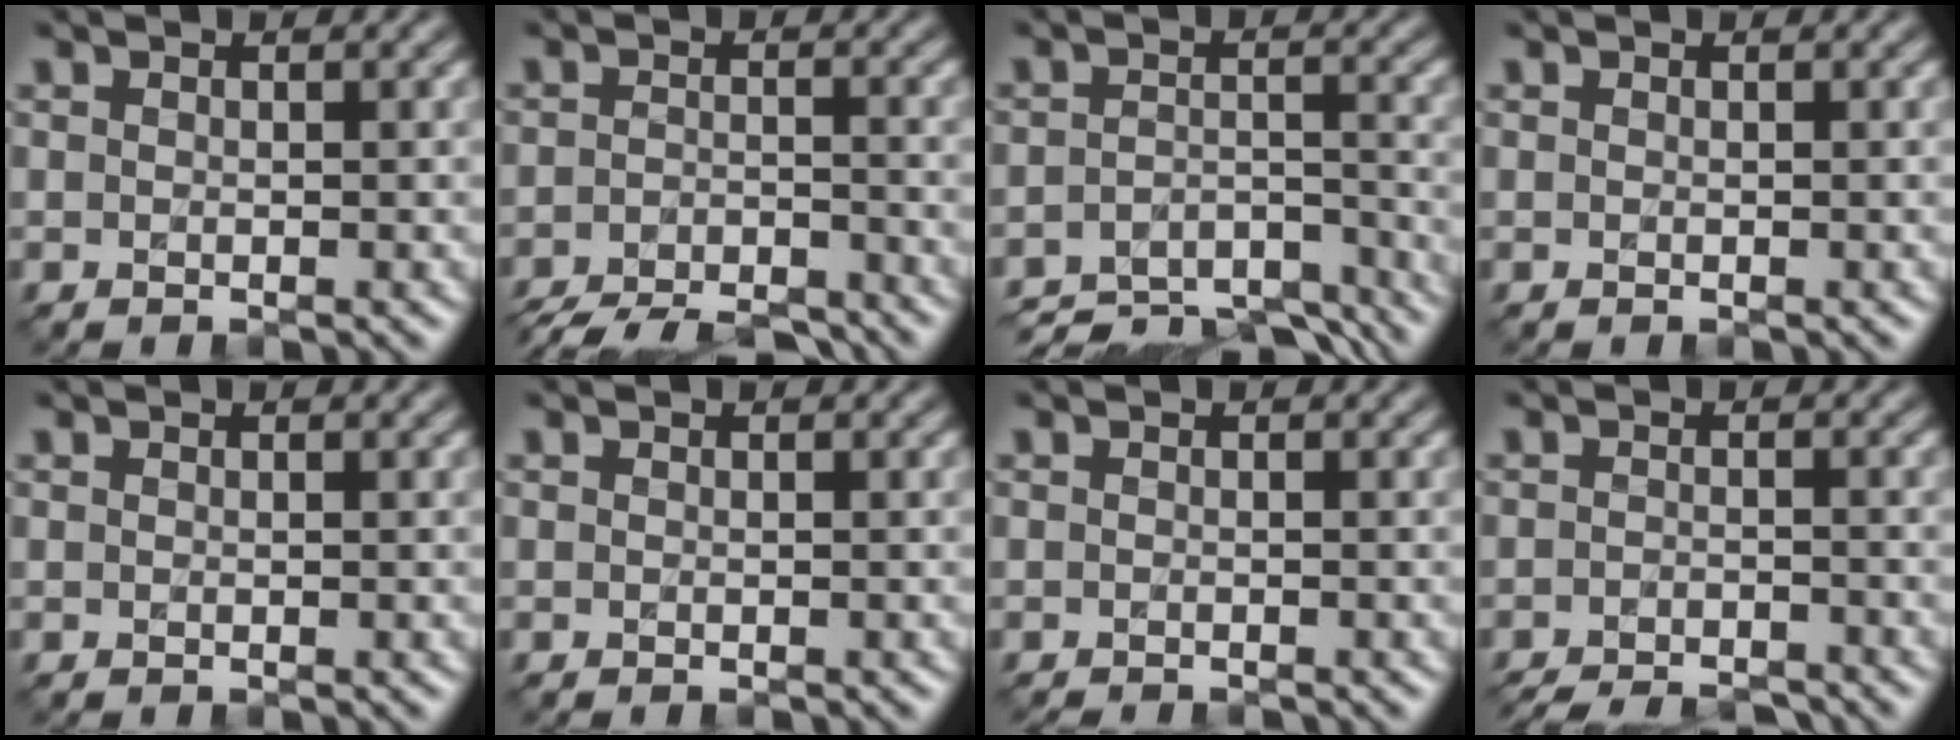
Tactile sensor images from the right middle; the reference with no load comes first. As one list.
[{"total": 8.3, "force": [-7.6, 1.8, 2.9], "torque": [-0.046, -0.023, -0.120]}, {"total": 9.9, "force": [-9.0, 2.6, 3.4], "torque": [-0.049, -0.013, -0.130]}, {"total": 0.0}, {"total": 0.0}, {"total": 0.0}, {"total": 0.8, "force": [-0.8, -0.1, 0.1], "torque": [-0.003, -0.008, -0.017]}, {"total": 5.5, "force": [-5.0, 0.9, 2.0], "torque": [-0.023, -0.008, -0.073]}]